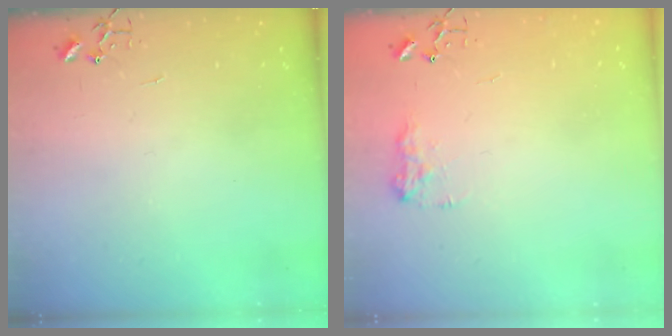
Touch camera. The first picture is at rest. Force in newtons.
{"total": 7.9, "press": 7.9, "slide": 0.4}